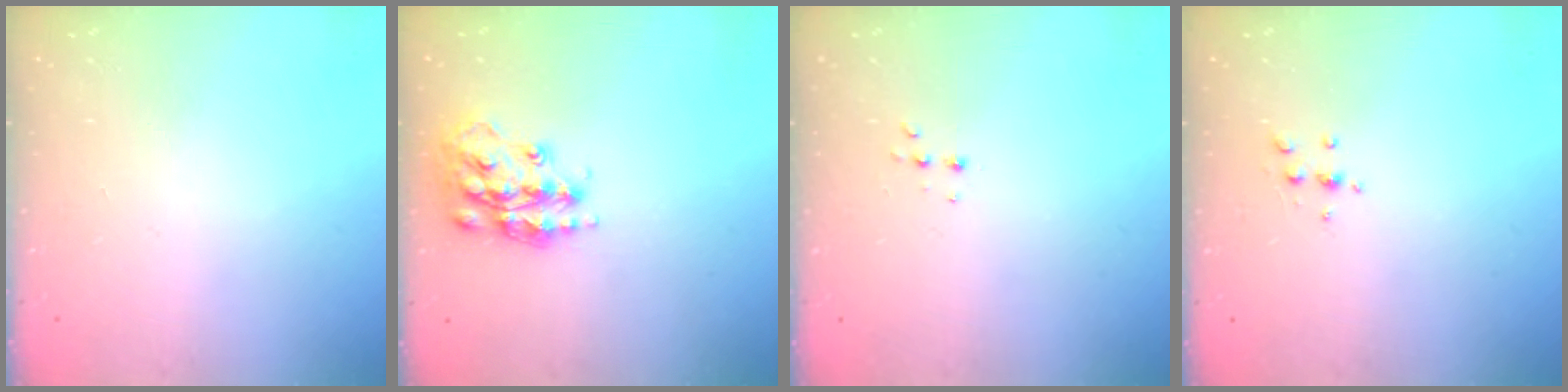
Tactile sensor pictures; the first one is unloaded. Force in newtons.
{"total": 15.9, "press": 15.8, "slide": 1.0}
{"total": 4.1, "press": 4.0, "slide": 0.8}
{"total": 4.9, "press": 4.8, "slide": 1.1}